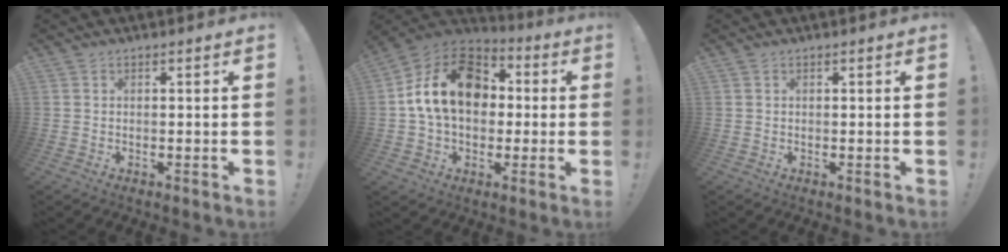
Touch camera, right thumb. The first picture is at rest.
{"total": 19.1, "force": [3.2, 14.0, 12.7], "torque": [-0.208, 0.019, 0.063]}
{"total": 0.0}